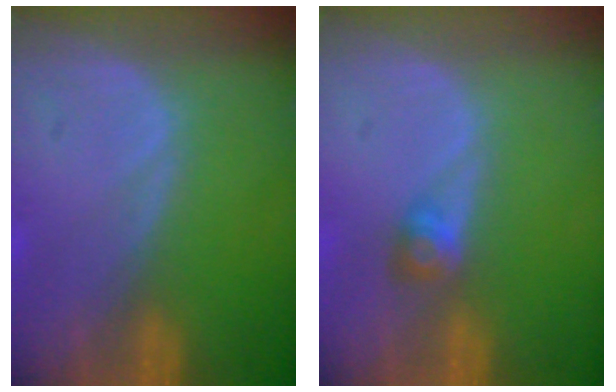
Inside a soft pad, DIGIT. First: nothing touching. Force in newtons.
{"total": 2.5, "press": 2.3, "slide": 1.0}